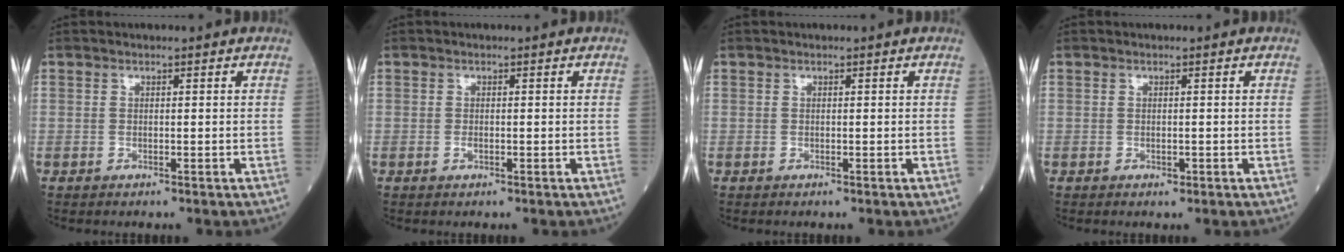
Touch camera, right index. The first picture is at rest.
{"total": 0.5, "force": [-0.2, 0.2, 0.5], "torque": [-0.011, 0.000, -0.004]}
{"total": 0.0}
{"total": 0.0}